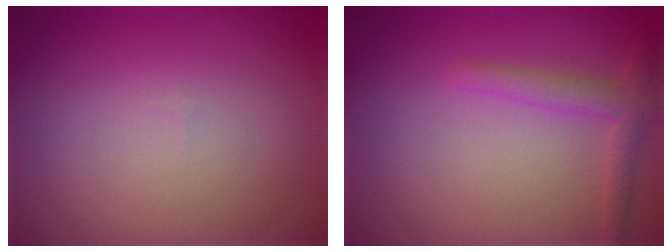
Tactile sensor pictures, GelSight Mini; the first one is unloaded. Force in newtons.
{"total": 2.3, "press": 2.3, "slide": 0.1}